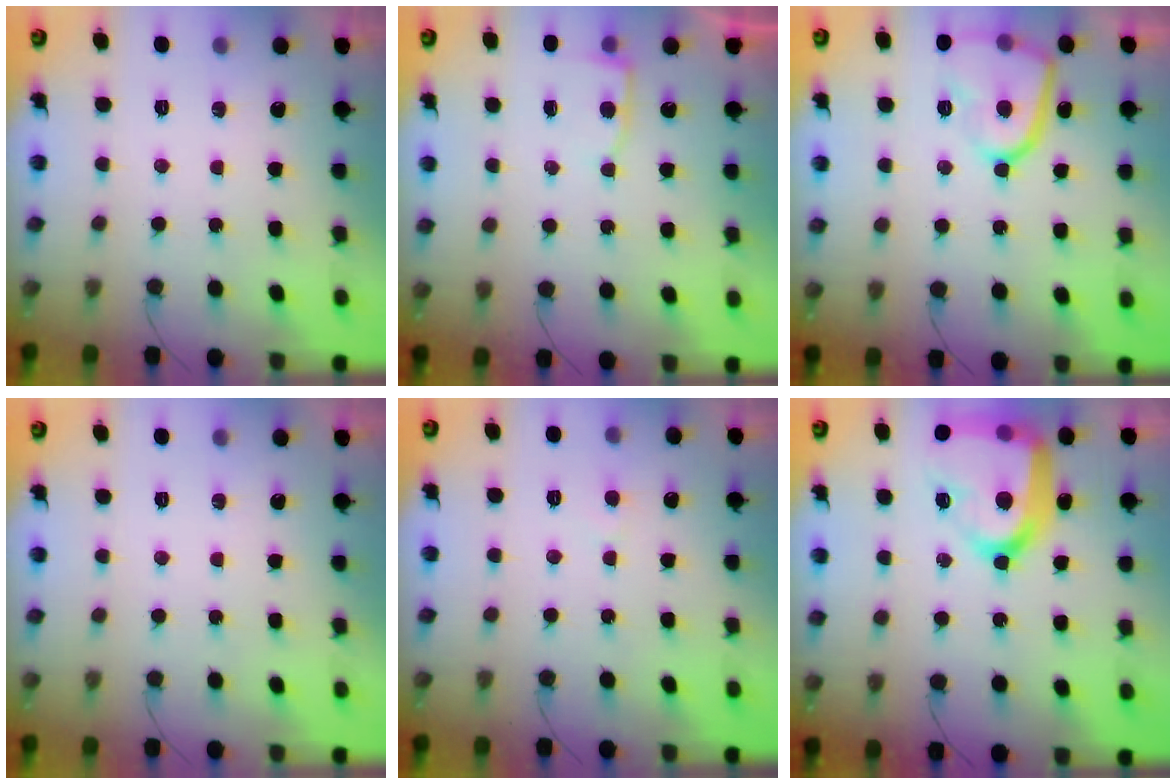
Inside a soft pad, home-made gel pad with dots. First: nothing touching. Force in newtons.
{"total": 3.6, "press": 3.6, "slide": 0.3}
{"total": 13.6, "press": 13.5, "slide": 1.3}
{"total": 0.0}
{"total": 3.2, "press": 3.2, "slide": 0.3}
{"total": 25.1, "press": 25.0, "slide": 2.3}